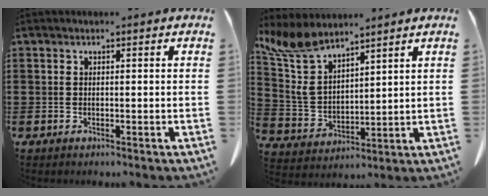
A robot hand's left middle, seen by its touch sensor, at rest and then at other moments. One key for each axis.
{"total": 9.1, "fx": 6.5, "fy": 3.9, "fz": 5.0, "tx": -0.135, "ty": -0.027, "tz": 0.120}